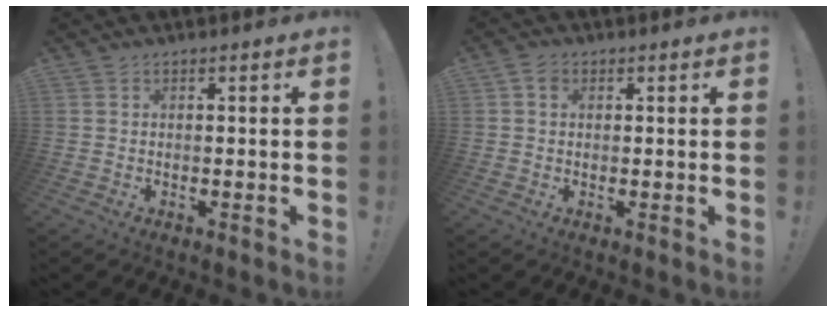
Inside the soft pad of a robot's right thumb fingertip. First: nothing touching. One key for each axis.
{"total": 2.2, "fx": 0.5, "fy": 1.8, "fz": 1.1, "tx": -0.017, "ty": 0.004, "tz": 0.008}